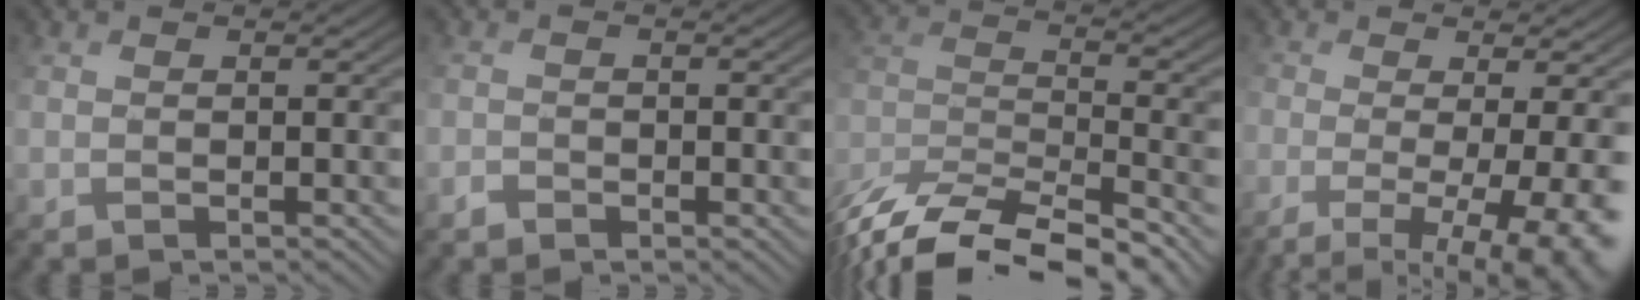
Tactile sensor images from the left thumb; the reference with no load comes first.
{"total": 1.0, "force": [-0.9, 0.2, -0.6], "torque": [-0.002, -0.001, -0.011]}
{"total": 13.6, "force": [-11.4, 3.8, 6.4], "torque": [-0.155, -0.018, -0.183]}
{"total": 10.1, "force": [-3.1, 3.6, 8.9], "torque": [-0.158, -0.022, -0.016]}